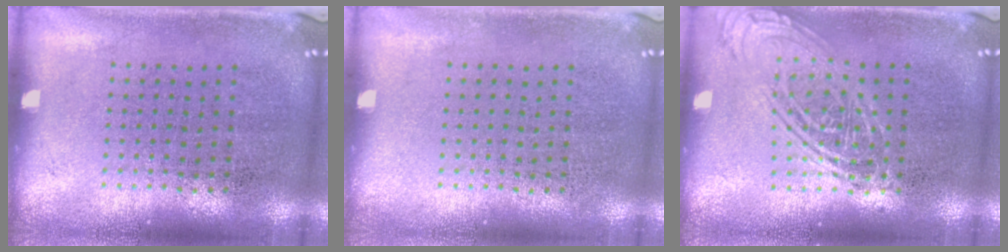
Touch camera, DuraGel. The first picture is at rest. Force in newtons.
{"total": 0.0}
{"total": 2.5, "press": 2.5, "slide": 0.3}